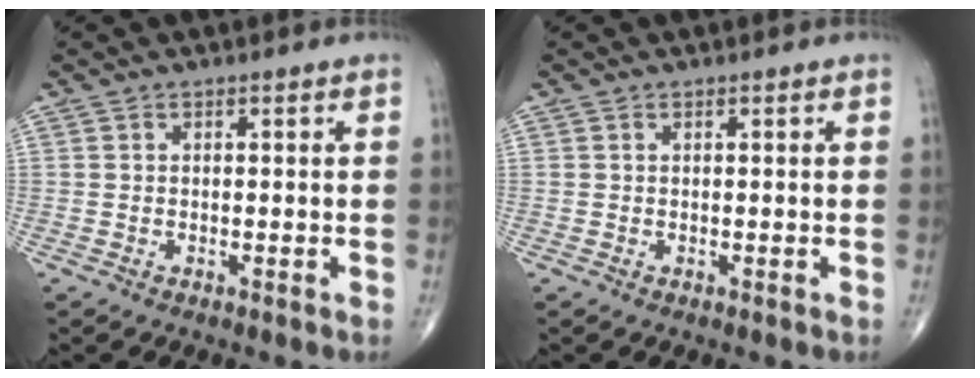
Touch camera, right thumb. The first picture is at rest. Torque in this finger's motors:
{"motor_torque": [0.01, -0.02, 0.07, 0.17, 0.01]}